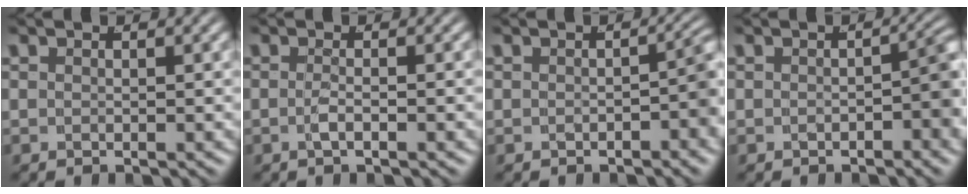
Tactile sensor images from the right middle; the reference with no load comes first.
{"total": 1.4, "force": [-1.0, -0.4, 0.9], "torque": [-0.021, -0.005, -0.014]}
{"total": 2.7, "force": [-0.9, 0.9, 2.4], "torque": [-0.025, 0.000, -0.012]}
{"total": 3.3, "force": [-1.0, 1.2, 2.9], "torque": [-0.029, -0.004, -0.012]}